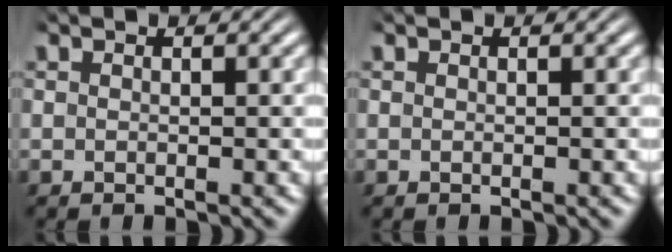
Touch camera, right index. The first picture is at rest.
{"total": 0.0}